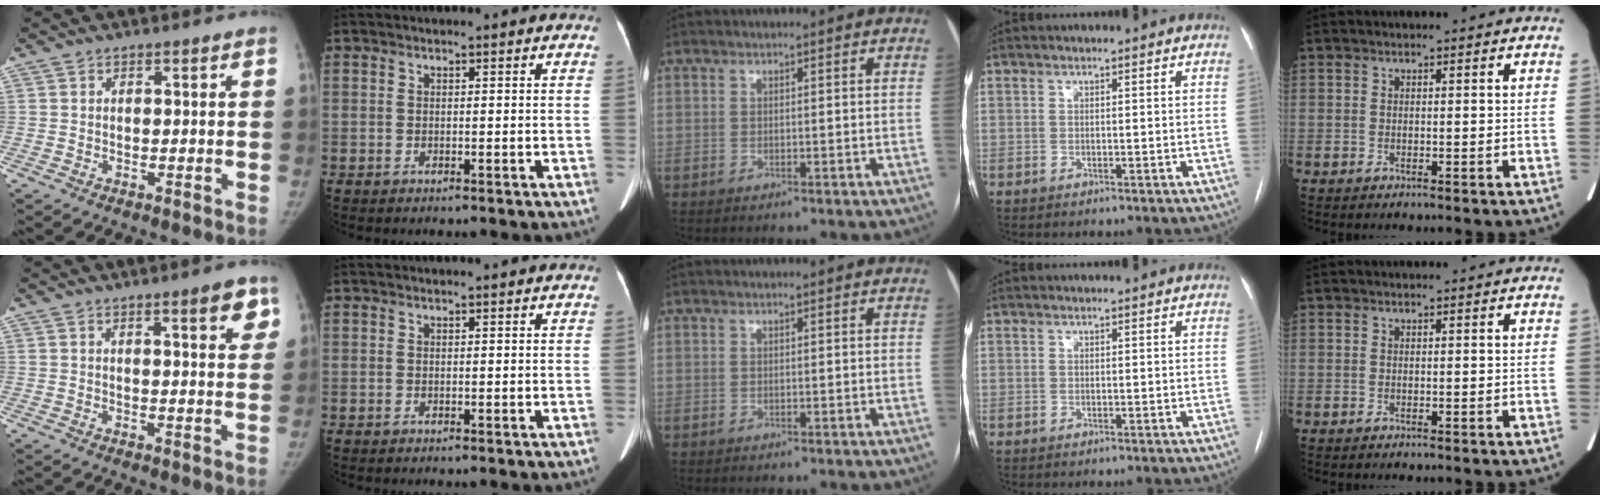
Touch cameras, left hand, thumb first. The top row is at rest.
{"thumb": {"total": 5.9, "force": [3.2, 1.4, 4.8], "torque": [-0.043, -0.012, 0.039]}}